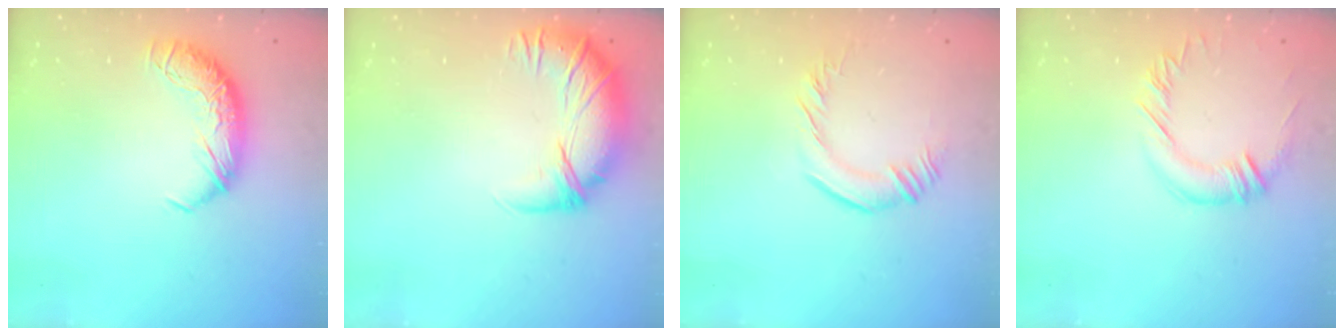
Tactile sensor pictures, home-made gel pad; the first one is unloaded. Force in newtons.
{"total": 2.8, "press": 1.2, "slide": 2.6}
{"total": 0.9, "press": 0.3, "slide": 0.8}
{"total": 0.9, "press": 0.8, "slide": 0.4}